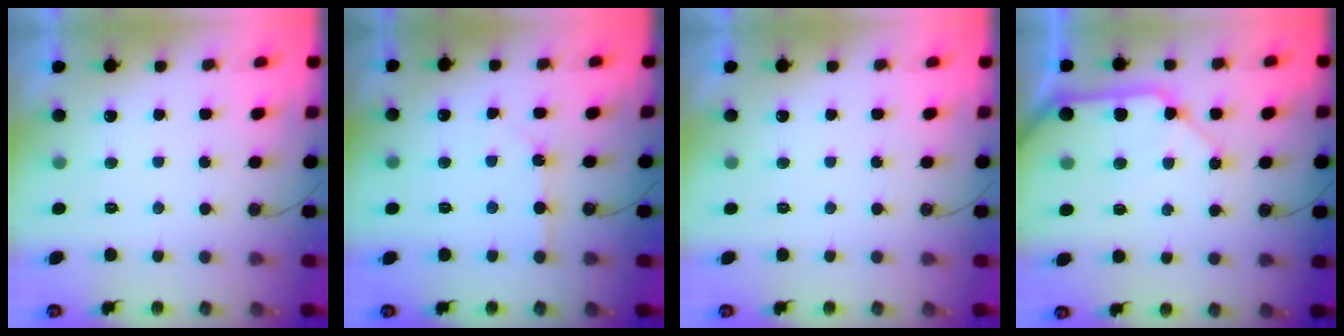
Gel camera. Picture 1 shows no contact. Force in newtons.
{"total": 3.9, "press": 3.9, "slide": 0.5}
{"total": 0.0}
{"total": 13.2, "press": 13.1, "slide": 1.9}